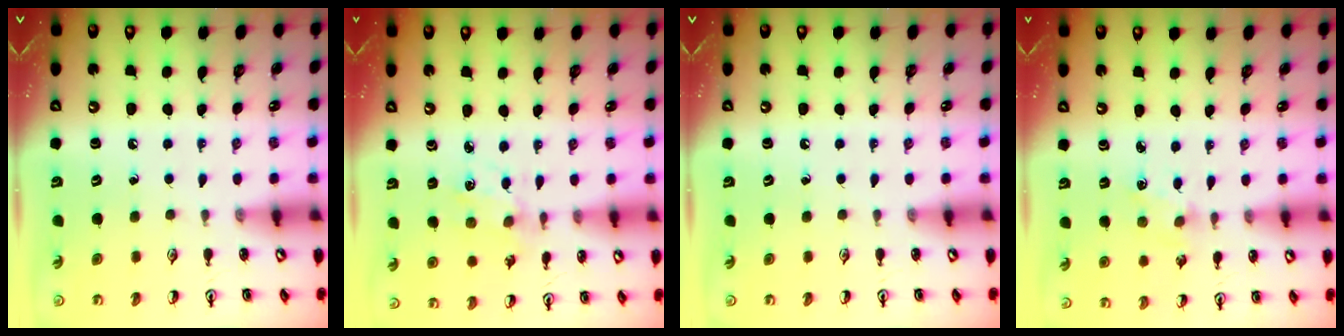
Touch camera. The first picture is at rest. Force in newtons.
{"total": 1.5, "press": 1.4, "slide": 0.4}
{"total": 0.0}
{"total": 1.7, "press": 1.7, "slide": 0.3}